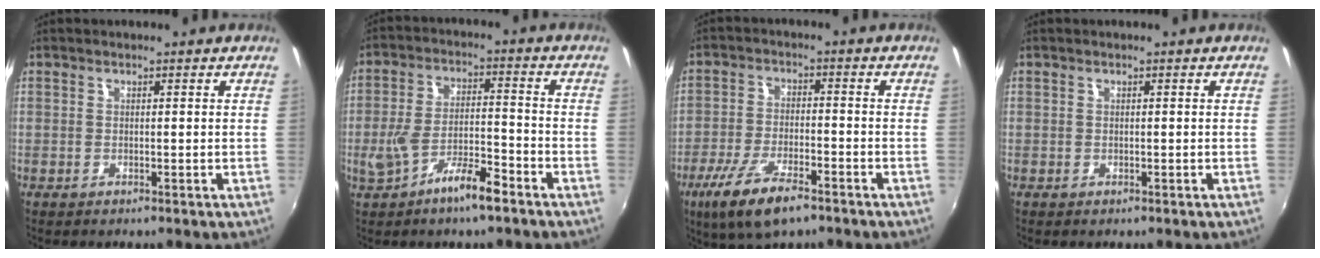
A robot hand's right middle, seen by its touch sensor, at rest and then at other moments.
{"total": 8.7, "force": [-5.3, 2.0, 6.6], "torque": [-0.133, -0.002, -0.087]}
{"total": 11.3, "force": [-7.2, 3.6, 8.0], "torque": [-0.178, -0.029, -0.133]}
{"total": 0.0}